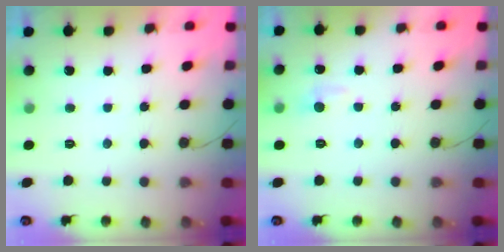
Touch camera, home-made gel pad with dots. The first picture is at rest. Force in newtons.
{"total": 4.8, "press": 4.8, "slide": 0.6}